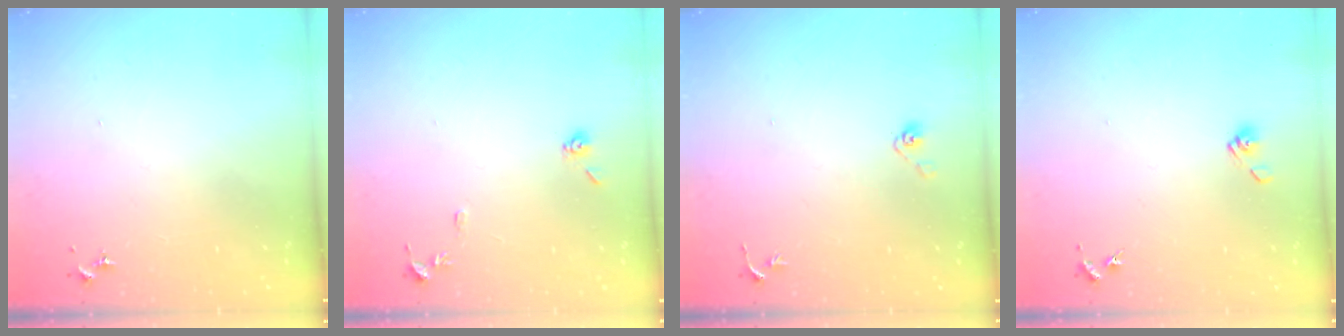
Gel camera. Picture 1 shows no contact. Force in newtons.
{"total": 7.2, "press": 7.2, "slide": 0.8}
{"total": 4.0, "press": 3.3, "slide": 2.2}
{"total": 5.4, "press": 4.9, "slide": 2.3}